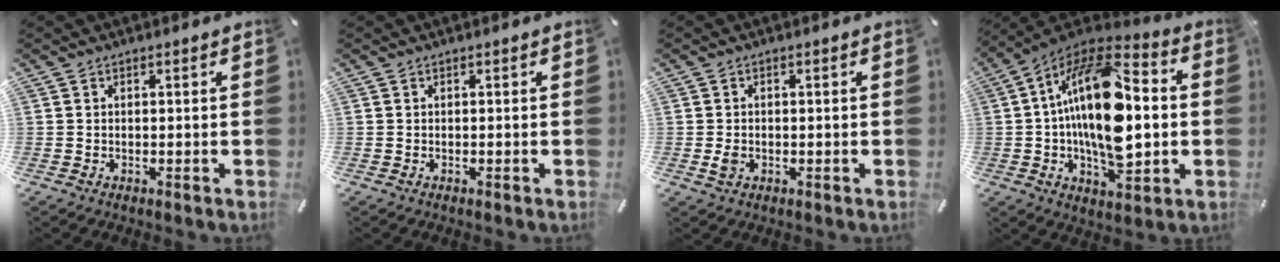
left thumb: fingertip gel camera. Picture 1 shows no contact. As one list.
[{"total": 0.0}, {"total": 2.0, "force": [-0.3, 1.4, 1.4], "torque": [-0.033, -0.001, -0.007]}, {"total": 22.5, "force": [0.4, 12.0, 19.0], "torque": [-0.364, -0.002, 0.004]}]